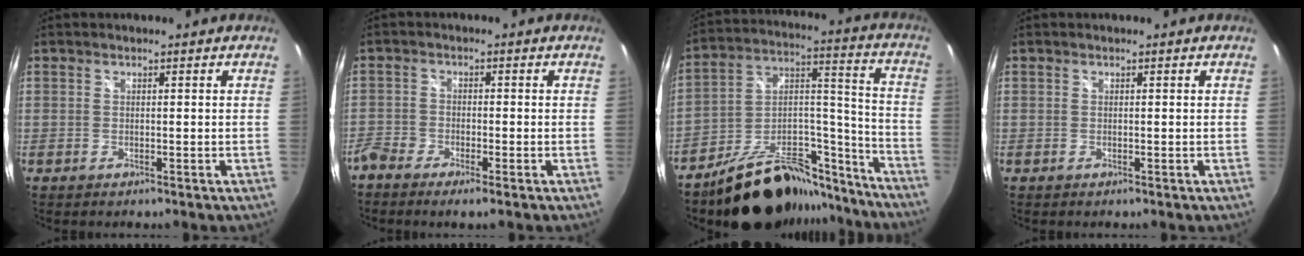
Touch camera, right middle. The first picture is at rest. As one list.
[{"total": 4.7, "force": [-3.7, 1.3, 2.6], "torque": [-0.081, -0.011, -0.077]}, {"total": 21.3, "force": [-17.0, 8.8, 9.3], "torque": [-0.144, 0.064, -0.246]}, {"total": 0.0}]